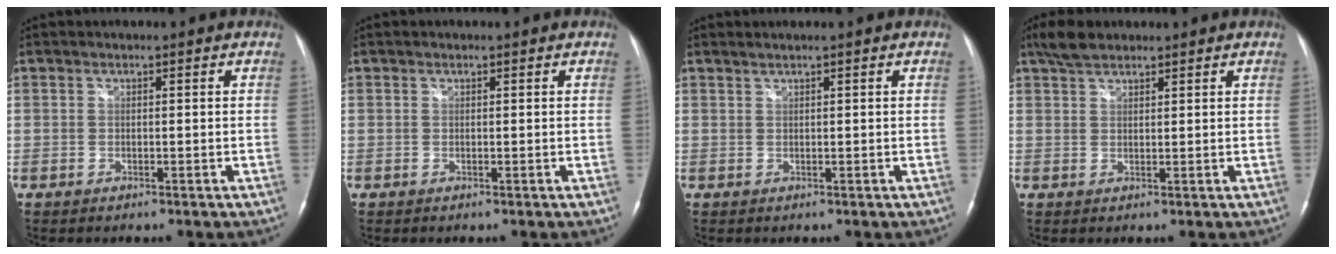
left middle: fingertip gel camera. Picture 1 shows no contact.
{"total": 0.0}
{"total": 0.7, "force": [0.7, -0.2, 0.3], "torque": [-0.010, 0.005, 0.017]}
{"total": 3.9, "force": [3.1, 1.5, 1.7], "torque": [-0.043, 0.014, 0.061]}